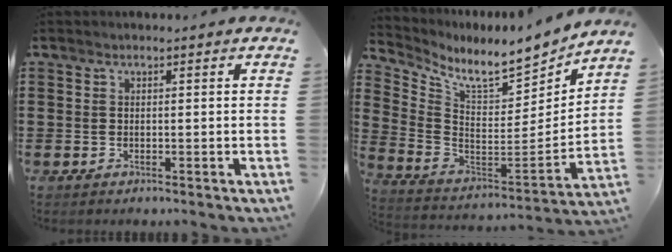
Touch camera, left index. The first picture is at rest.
{"total": 8.0, "force": [7.2, 1.2, 3.2], "torque": [-0.091, -0.068, 0.119]}